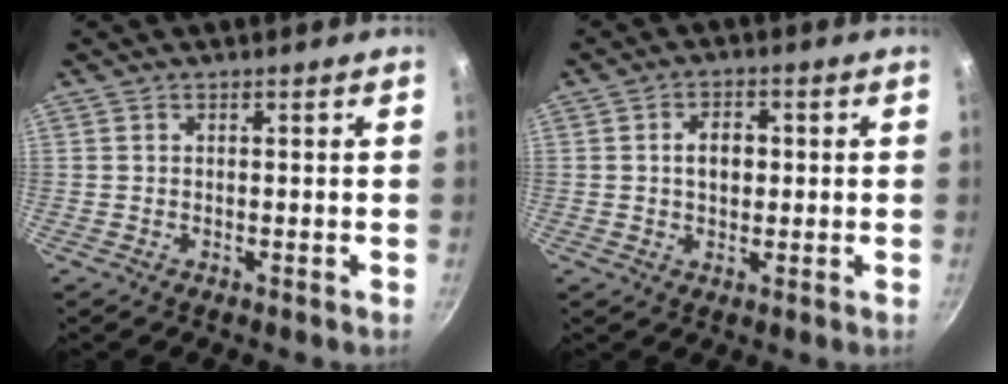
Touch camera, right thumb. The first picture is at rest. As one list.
[{"total": 4.9, "force": [0.4, 3.4, 3.5], "torque": [-0.035, 0.008, 0.004]}]